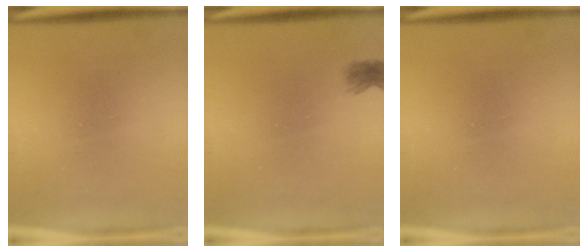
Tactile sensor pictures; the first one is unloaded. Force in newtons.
{"total": 1.9}
{"total": 0.0}